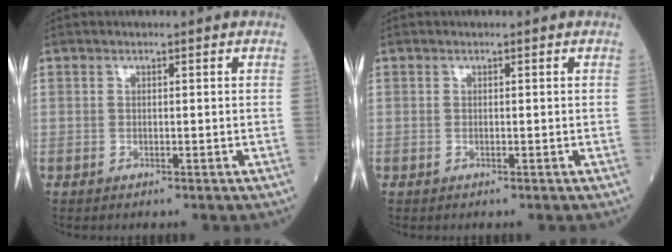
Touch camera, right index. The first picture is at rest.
{"total": 0.0}